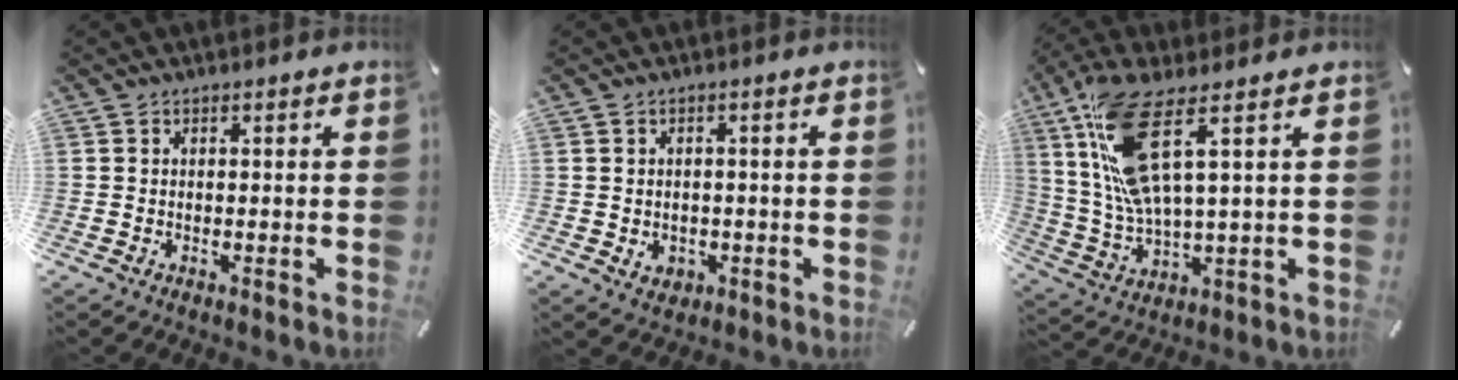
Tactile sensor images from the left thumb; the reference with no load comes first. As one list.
[{"total": 2.6, "force": [-0.4, 2.4, 1.0], "torque": [-0.012, 0.001, -0.009]}, {"total": 15.1, "force": [6.6, 5.5, 12.4], "torque": [-0.271, -0.021, 0.112]}]